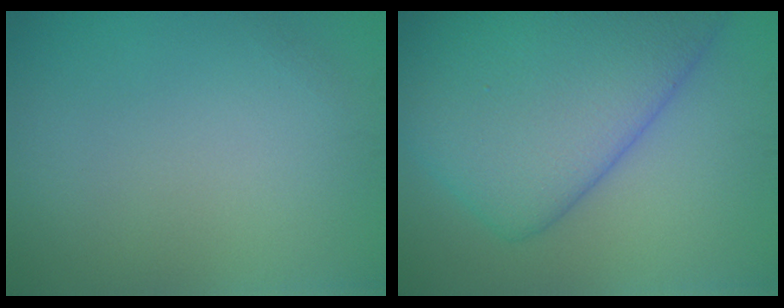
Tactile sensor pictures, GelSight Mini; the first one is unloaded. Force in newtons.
{"total": 12.6, "press": 12.6, "slide": 0.1}